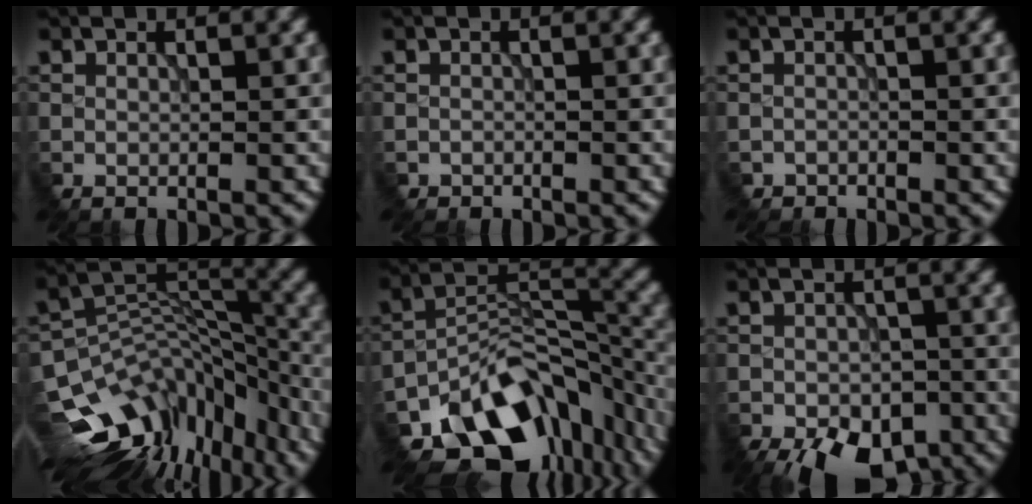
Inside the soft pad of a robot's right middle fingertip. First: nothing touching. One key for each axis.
{"total": 0.8, "fx": -0.4, "fy": 0.1, "fz": -0.7, "tx": 0.017, "ty": -0.004, "tz": -0.010}
{"total": 1.1, "fx": -0.7, "fy": 0.2, "fz": -0.9, "tx": 0.022, "ty": -0.005, "tz": -0.016}
{"total": 12.8, "fx": -8.0, "fy": 7.3, "fz": 6.8, "tx": -0.133, "ty": 0.000, "tz": -0.108}
{"total": 13.4, "fx": -9.3, "fy": 6.8, "fz": 6.7, "tx": -0.103, "ty": -0.003, "tz": -0.149}
{"total": 10.5, "fx": -7.2, "fy": 5.4, "fz": 5.3, "tx": -0.067, "ty": -0.040, "tz": -0.096}